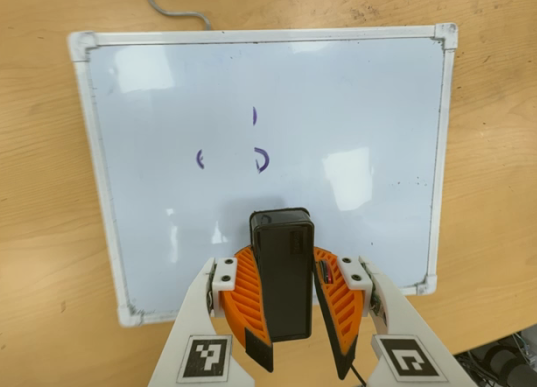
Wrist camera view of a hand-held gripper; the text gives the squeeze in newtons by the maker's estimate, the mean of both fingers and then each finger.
{"total": 10.5, "left": 10.2, "right": 10.8}